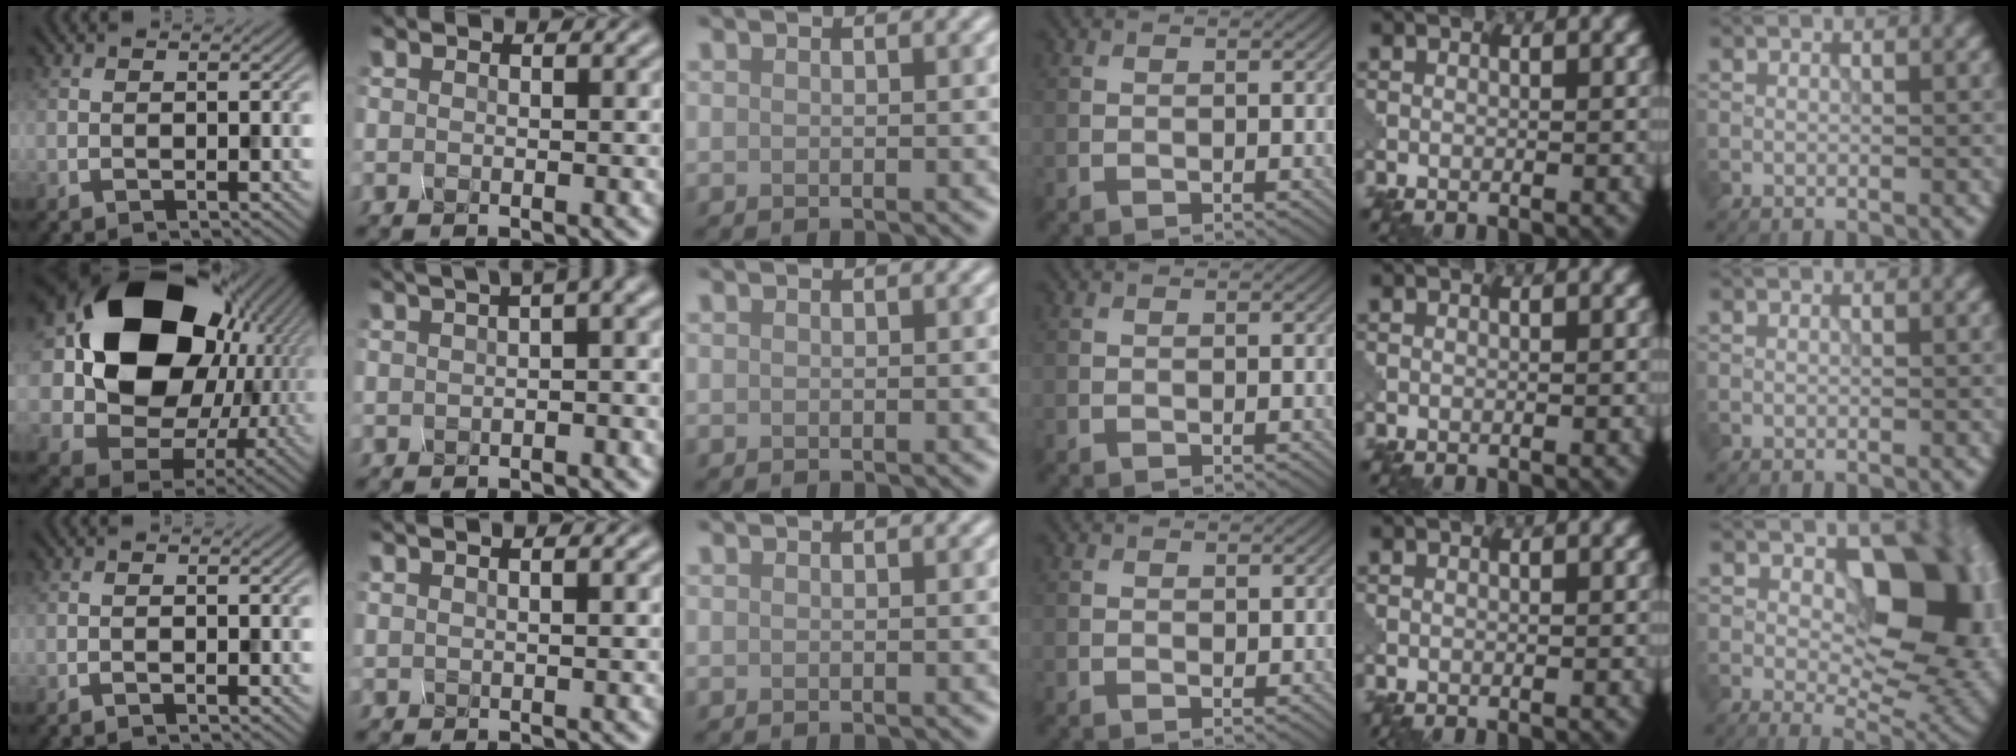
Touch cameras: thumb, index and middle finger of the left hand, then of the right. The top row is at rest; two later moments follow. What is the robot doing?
{"motion": "squeeze", "object": "hand grip exerciser"}